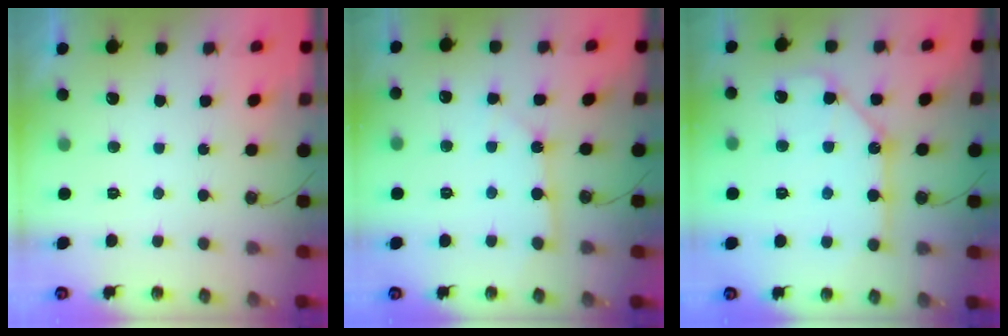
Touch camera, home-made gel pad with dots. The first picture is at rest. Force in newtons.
{"total": 2.3, "press": 2.3, "slide": 0.2}
{"total": 11.1, "press": 11.1, "slide": 1.3}